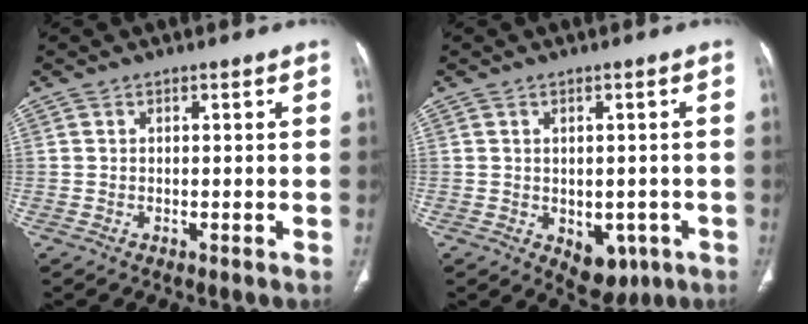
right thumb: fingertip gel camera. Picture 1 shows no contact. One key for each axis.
{"total": 6.6, "fx": -2.0, "fy": 4.4, "fz": 4.4, "tx": -0.029, "ty": 0.005, "tz": -0.009}